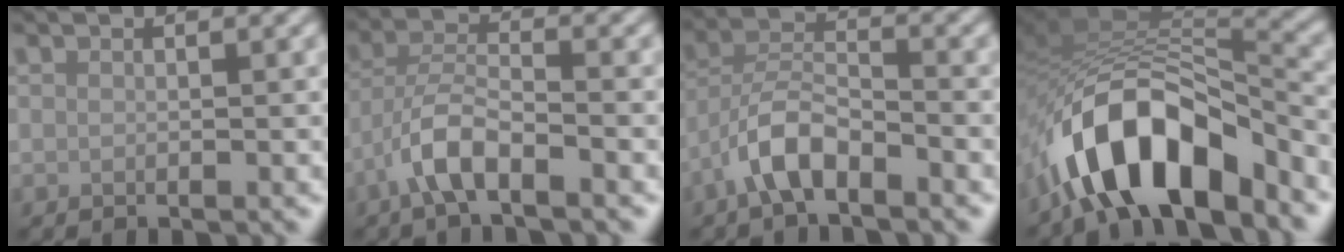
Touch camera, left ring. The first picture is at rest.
{"total": 4.4, "force": [-2.7, 1.2, 3.2], "torque": [-0.064, 0.011, -0.061]}
{"total": 4.5, "force": [-3.0, 1.5, 3.0], "torque": [-0.055, 0.015, -0.063]}
{"total": 10.6, "force": [-6.5, 4.5, 7.1], "torque": [-0.113, 0.007, -0.120]}